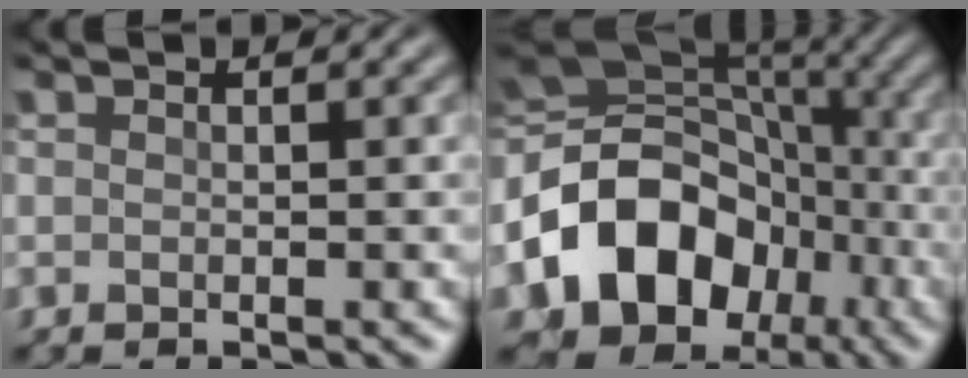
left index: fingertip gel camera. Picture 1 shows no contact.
{"total": 13.5, "force": [-4.5, 10.5, 7.1], "torque": [-0.135, -0.003, -0.086]}